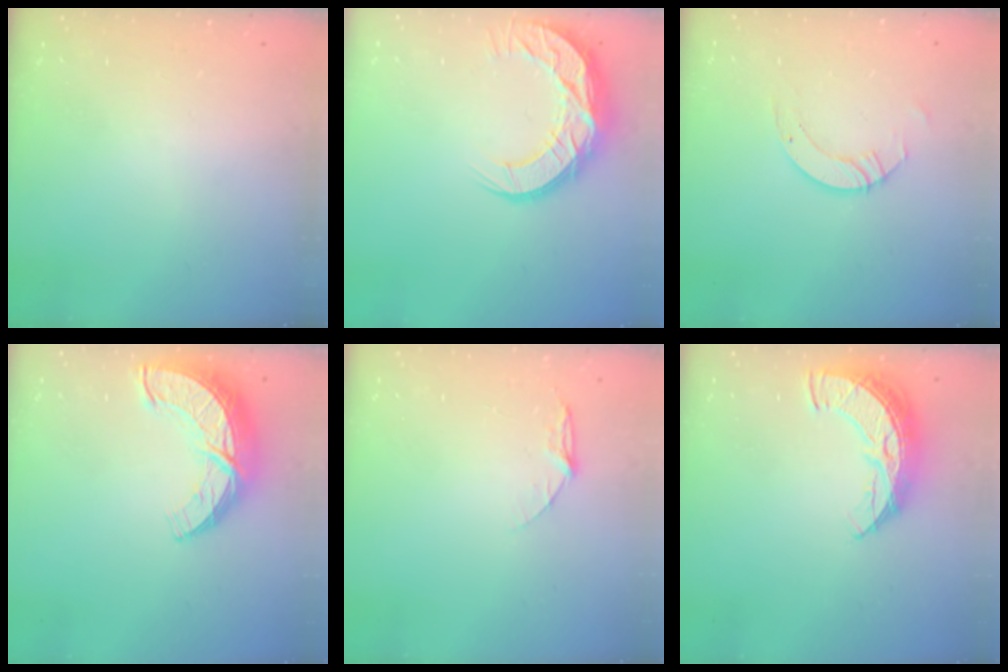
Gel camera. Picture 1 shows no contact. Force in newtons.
{"total": 15.4, "press": 15.3, "slide": 1.0}
{"total": 6.2, "press": 6.2, "slide": 0.6}
{"total": 12.6, "press": 12.6, "slide": 0.9}
{"total": 5.4, "press": 5.4, "slide": 0.5}
{"total": 9.6, "press": 9.6, "slide": 0.6}